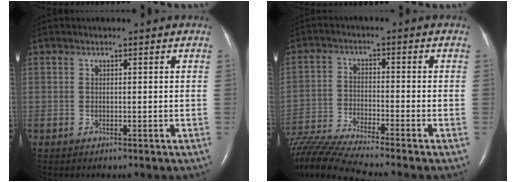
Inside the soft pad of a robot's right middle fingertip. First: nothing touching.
{"total": 10.5, "force": [-9.5, -1.9, 4.1], "torque": [-0.072, -0.025, -0.171]}